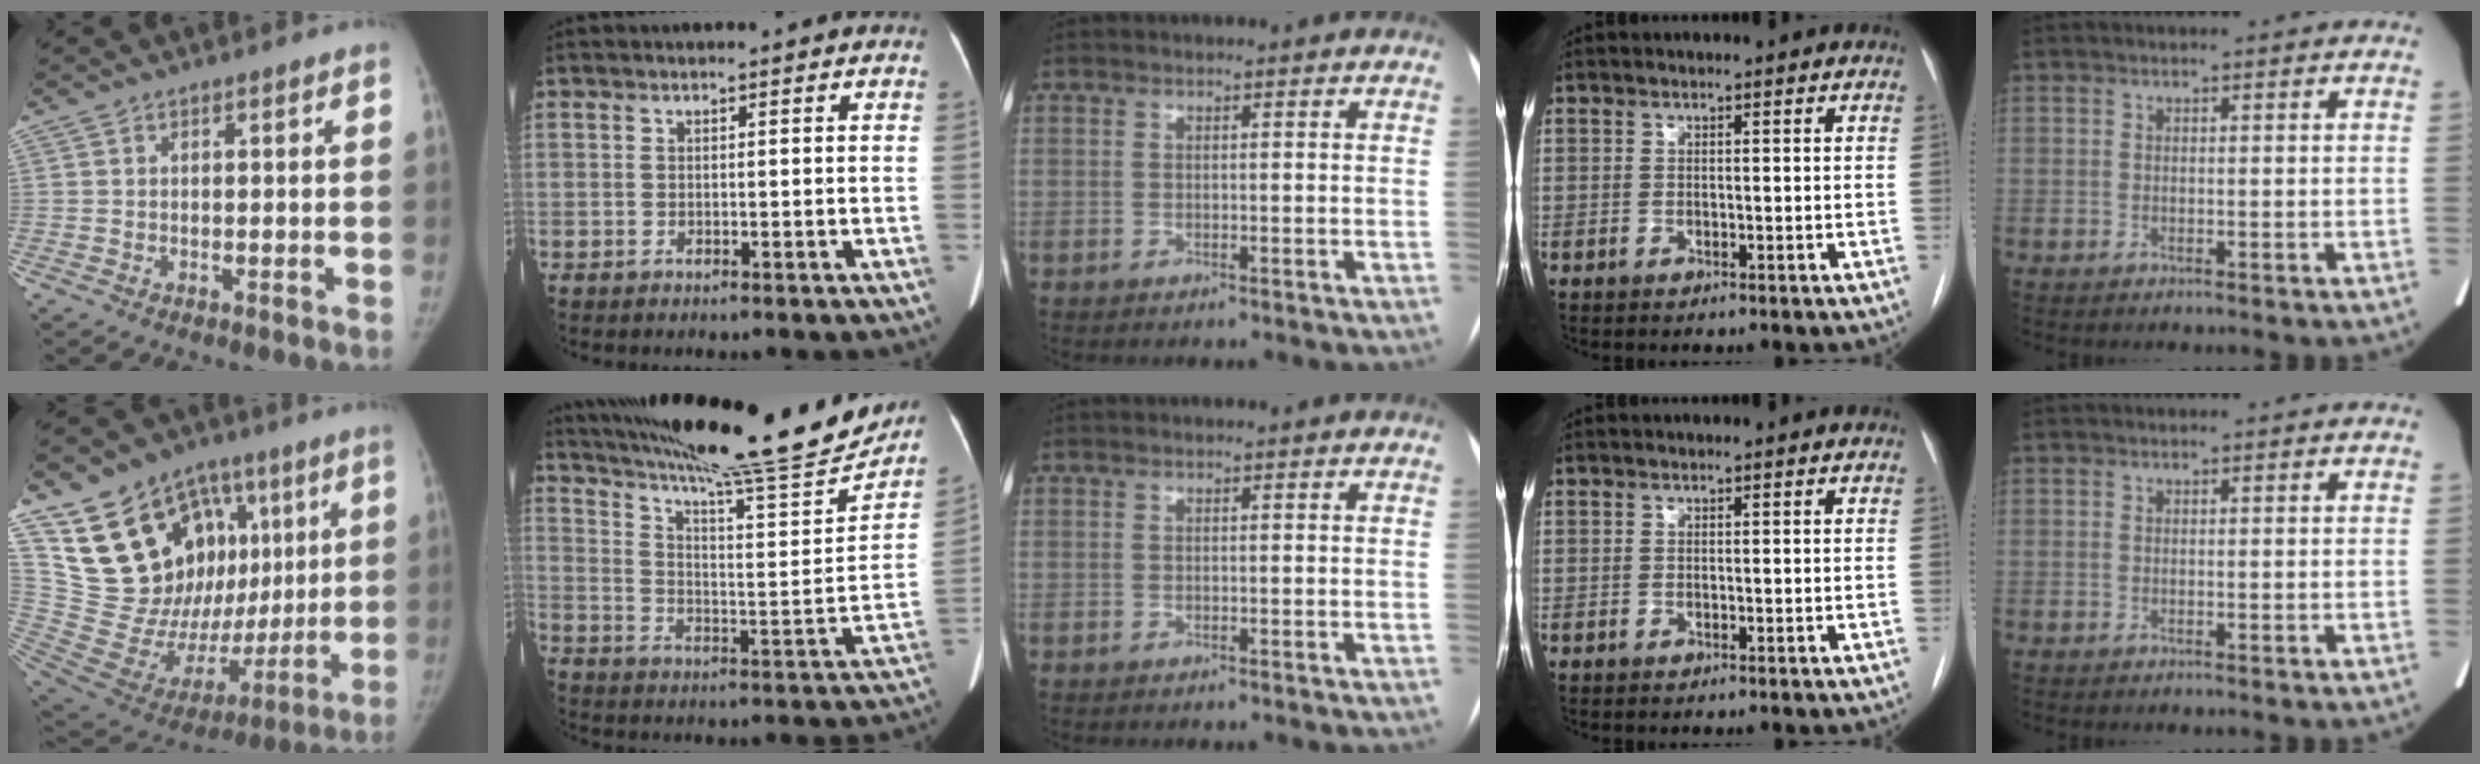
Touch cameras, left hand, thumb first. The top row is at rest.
{"thumb": {"total": 27.3, "force": [9.6, 18.9, 17.3], "torque": [-0.221, 0.017, 0.185]}, "index": {"total": 25.4, "force": [22.3, 0.8, 12.1], "torque": [-0.204, -0.035, 0.317]}}